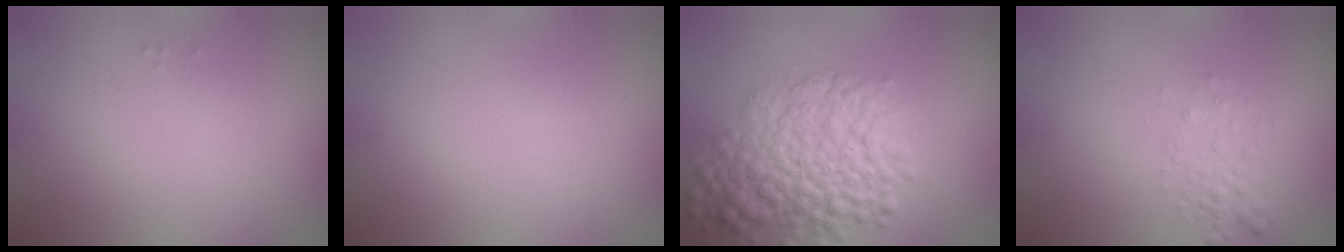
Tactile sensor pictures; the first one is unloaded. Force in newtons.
{"total": 0.0}
{"total": 7.0, "press": 7.0, "slide": 0.3}
{"total": 1.6, "press": 1.6, "slide": 0.1}